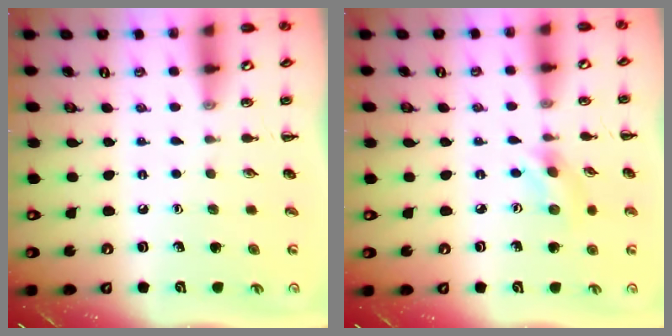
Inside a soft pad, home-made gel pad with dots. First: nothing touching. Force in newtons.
{"total": 2.7, "press": 2.6, "slide": 0.8}